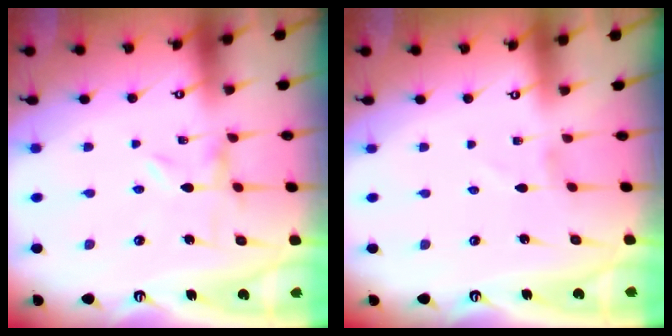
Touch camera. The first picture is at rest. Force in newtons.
{"total": 1.1, "press": 1.1, "slide": 0.1}